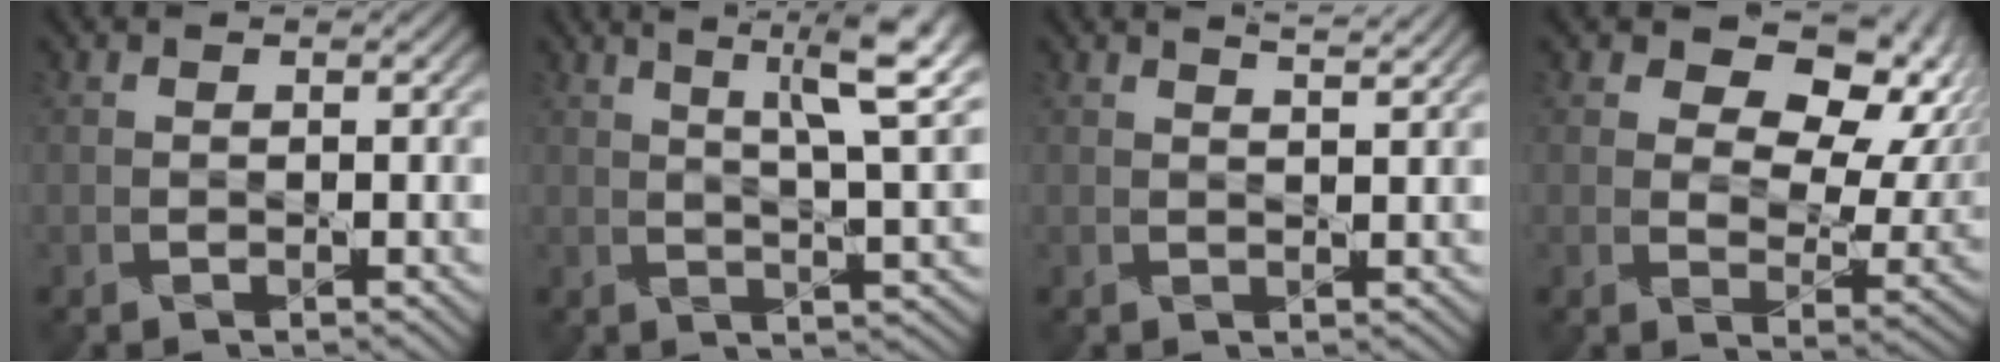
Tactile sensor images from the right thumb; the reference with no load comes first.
{"total": 8.7, "force": [4.6, 1.5, 7.2], "torque": [-0.095, 0.020, 0.060]}
{"total": 2.1, "force": [2.0, 0.0, 0.6], "torque": [-0.010, -0.005, 0.022]}
{"total": 10.1, "force": [4.9, 6.2, 6.3], "torque": [-0.096, 0.003, 0.068]}